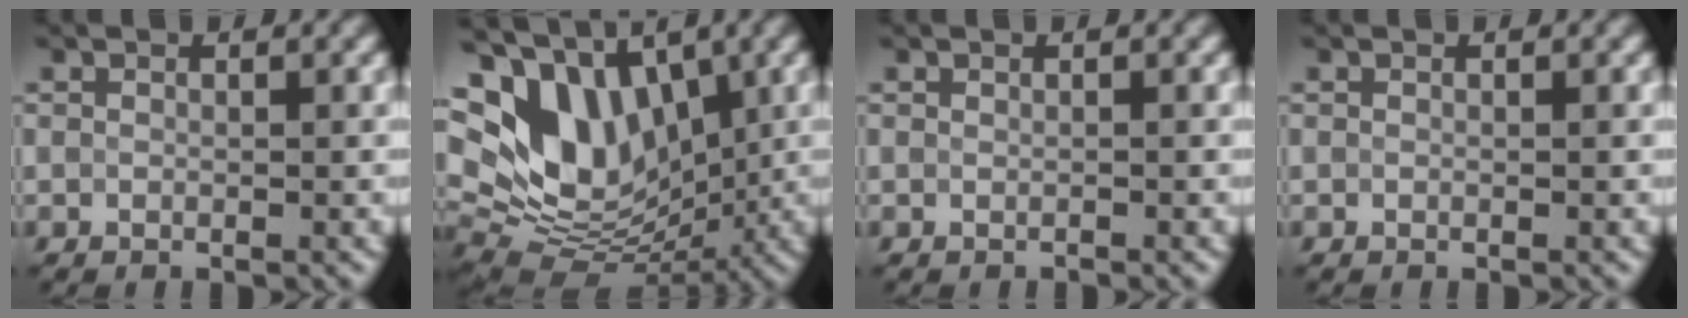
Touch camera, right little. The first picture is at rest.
{"total": 14.1, "force": [4.0, 9.6, 9.5], "torque": [-0.172, 0.024, 0.079]}
{"total": 0.0}
{"total": 0.0}